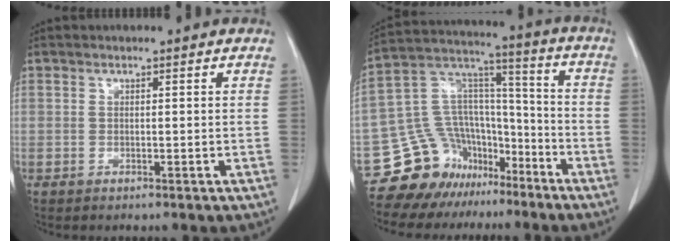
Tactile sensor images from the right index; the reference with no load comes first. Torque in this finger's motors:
{"motor_torque": [-0.04, -0.10, -0.25, -0.16]}